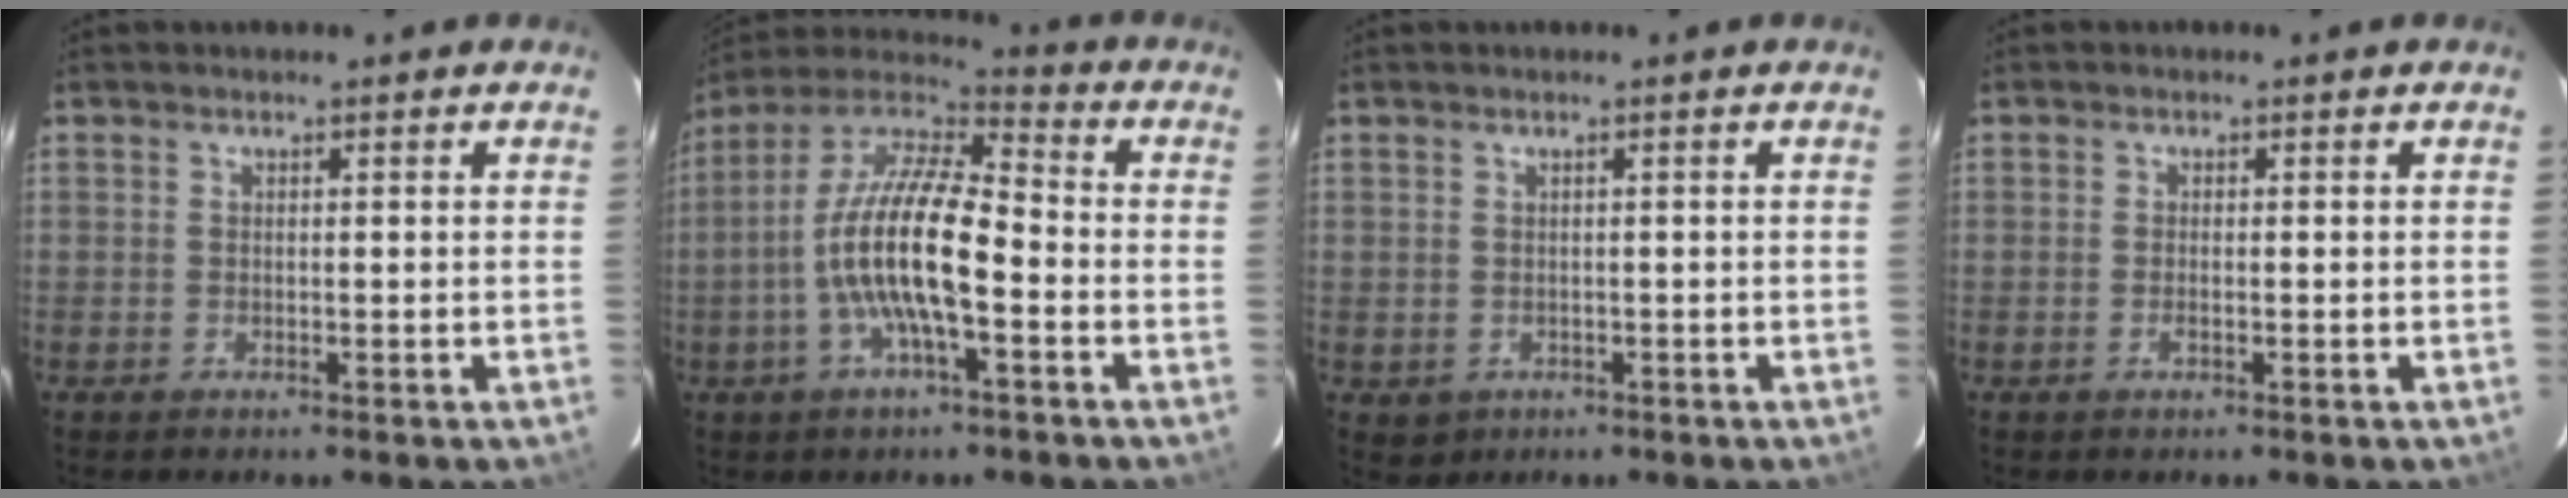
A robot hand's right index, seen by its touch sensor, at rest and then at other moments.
{"total": 15.7, "force": [-3.9, 4.2, 14.6], "torque": [-0.278, 0.001, -0.080]}
{"total": 2.4, "force": [-0.3, 2.3, 0.7], "torque": [-0.012, -0.002, 0.006]}
{"total": 1.0, "force": [-0.4, 0.3, 0.9], "torque": [-0.020, 0.001, -0.007]}